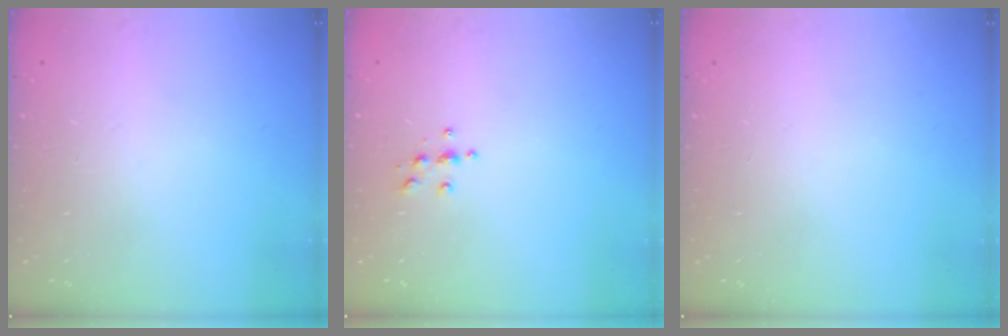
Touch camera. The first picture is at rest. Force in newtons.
{"total": 3.8, "press": 3.8, "slide": 0.4}
{"total": 0.0}